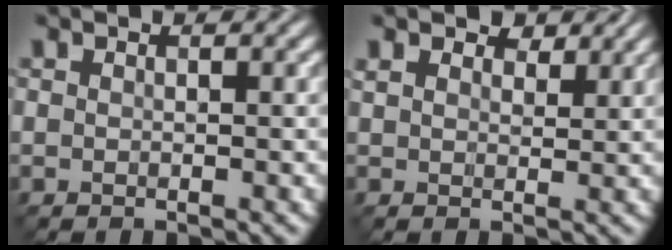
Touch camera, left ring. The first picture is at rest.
{"total": 3.2, "force": [2.6, 1.5, 1.3], "torque": [-0.031, 0.003, 0.039]}